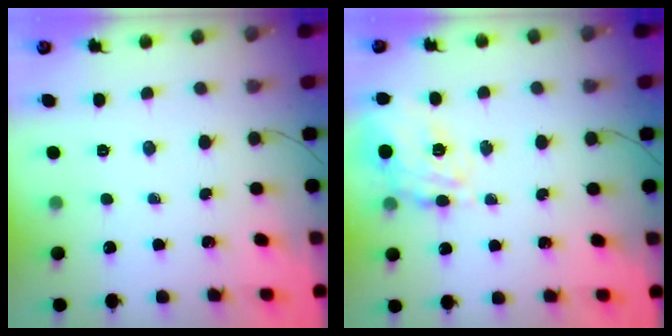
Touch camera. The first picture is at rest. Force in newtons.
{"total": 18.6, "press": 18.4, "slide": 2.4}